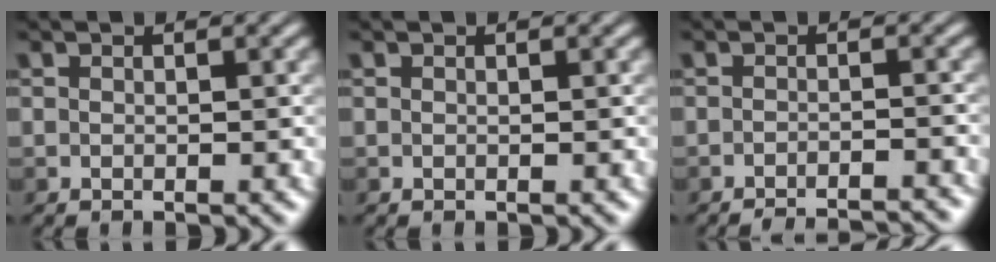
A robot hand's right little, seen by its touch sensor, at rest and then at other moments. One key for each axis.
{"total": 0.0}
{"total": 3.7, "fx": -3.3, "fy": 0.4, "fz": 1.6, "tx": -0.001, "ty": 0.006, "tz": -0.053}